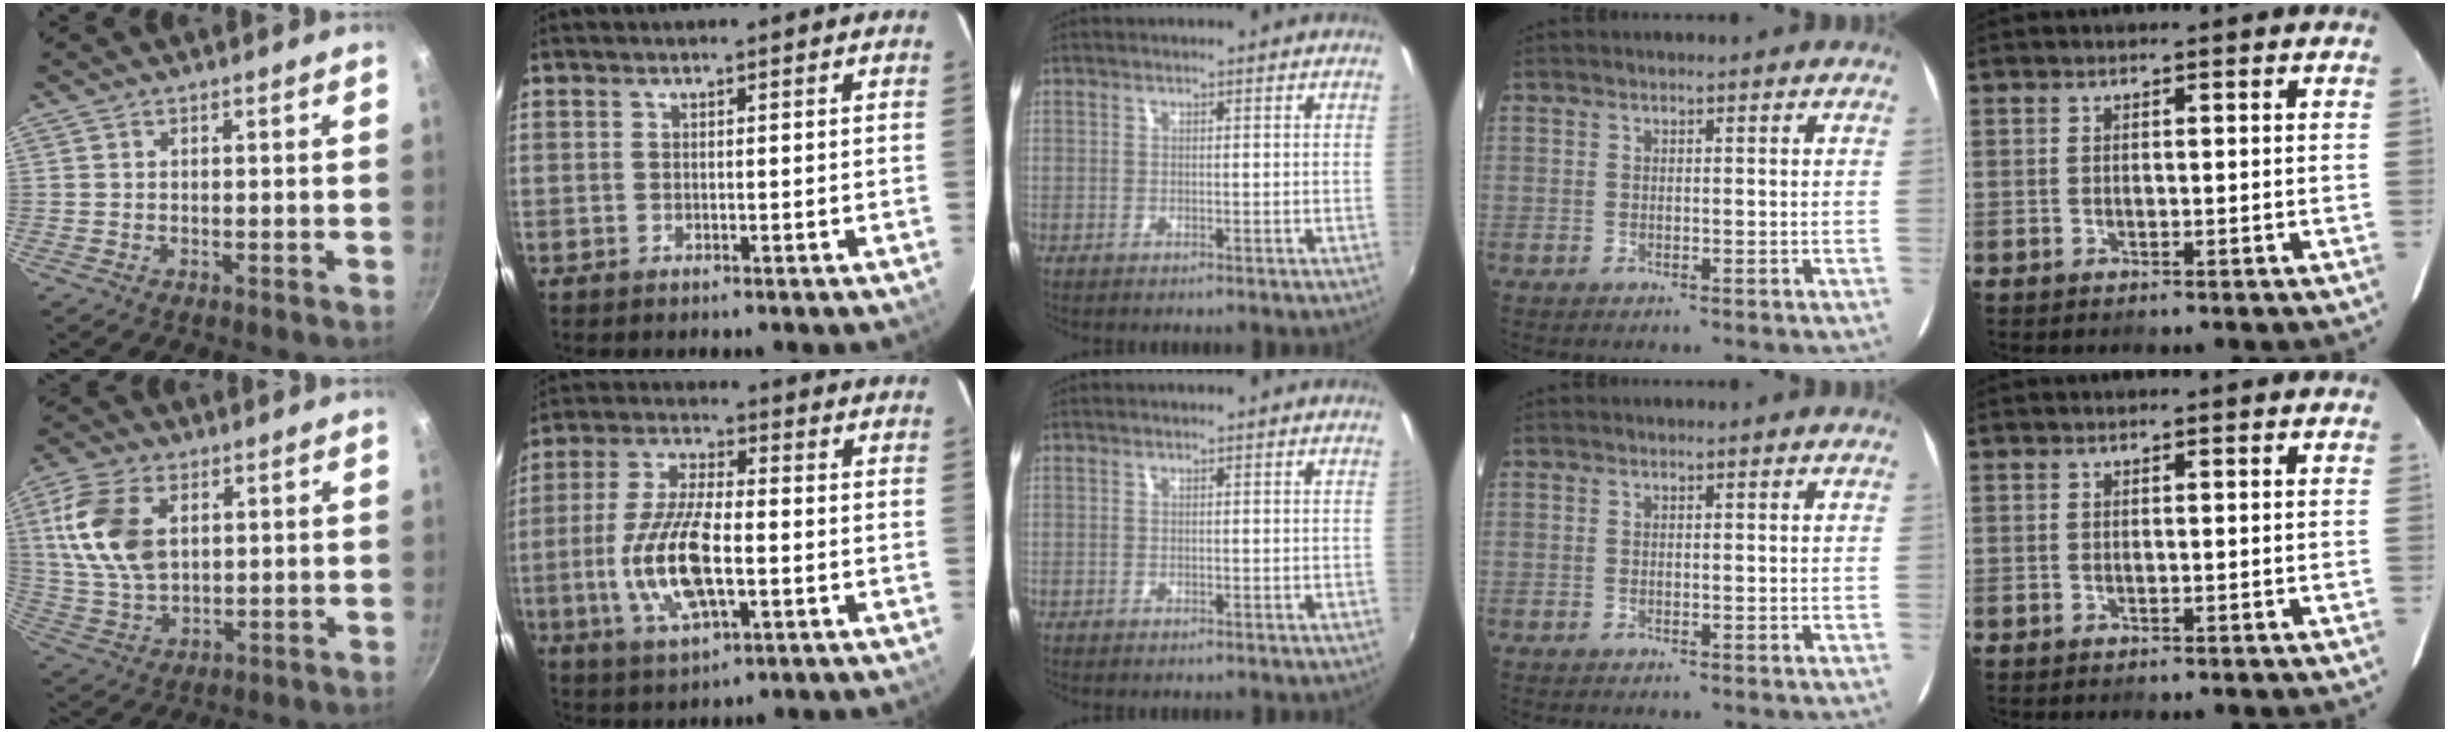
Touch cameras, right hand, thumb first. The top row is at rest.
{"thumb": {"total": 13.3, "force": [3.6, 8.2, 9.9], "torque": [-0.185, -0.008, 0.075]}, "index": {"total": 13.8, "force": [-3.1, 5.1, 12.5], "torque": [-0.262, -0.005, -0.056]}}